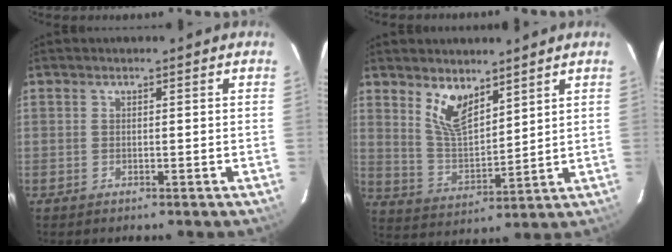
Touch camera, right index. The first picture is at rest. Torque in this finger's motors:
{"motor_torque": [0.18, 0.21, 0.06, 0.08]}